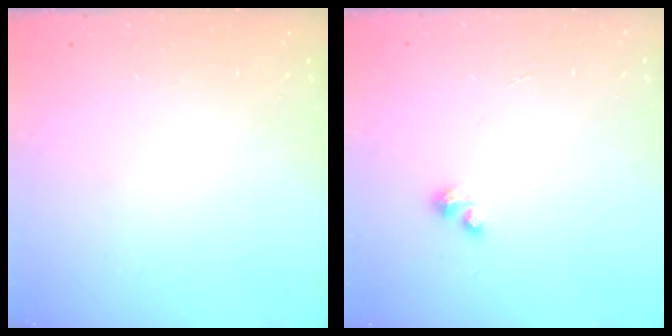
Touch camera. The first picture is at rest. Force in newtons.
{"total": 0.9, "press": 0.9, "slide": 0.3}